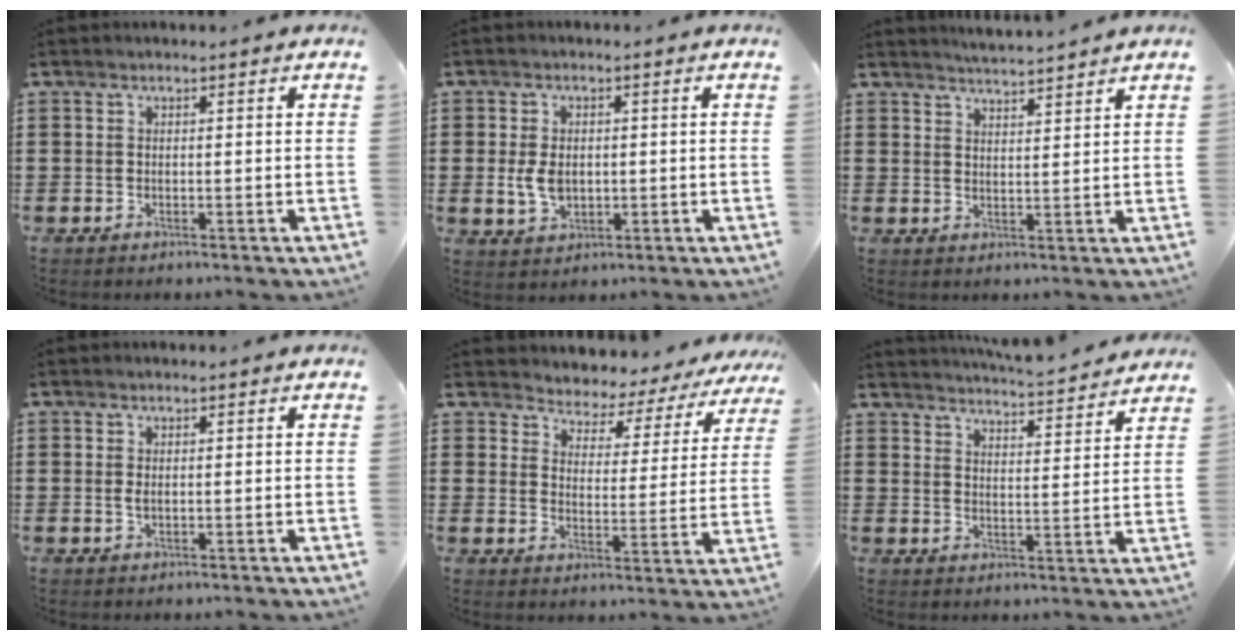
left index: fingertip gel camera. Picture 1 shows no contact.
{"total": 4.4, "force": [-0.1, 3.0, 3.3], "torque": [-0.081, 0.003, -0.005]}
{"total": 3.0, "force": [3.0, -0.4, -0.1], "torque": [-0.009, -0.012, 0.056]}
{"total": 1.1, "force": [0.2, 0.3, 1.0], "torque": [-0.021, 0.003, 0.003]}
{"total": 3.1, "force": [3.1, 0.7, -0.2], "torque": [-0.021, -0.030, 0.043]}
{"total": 4.4, "force": [4.3, -0.5, 0.4], "torque": [-0.021, -0.036, 0.072]}